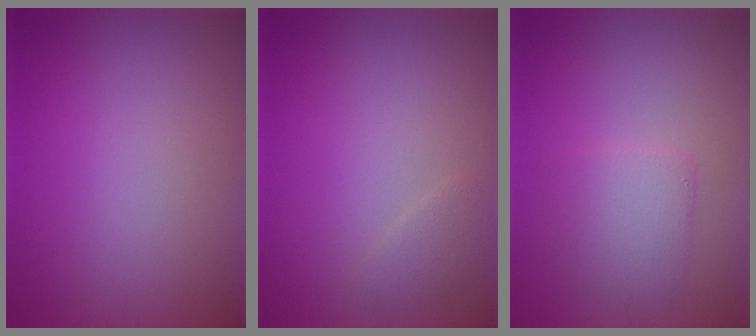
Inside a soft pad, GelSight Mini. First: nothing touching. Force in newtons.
{"total": 1.2, "press": 1.2, "slide": 0.1}
{"total": 2.9, "press": 2.9, "slide": 0.3}